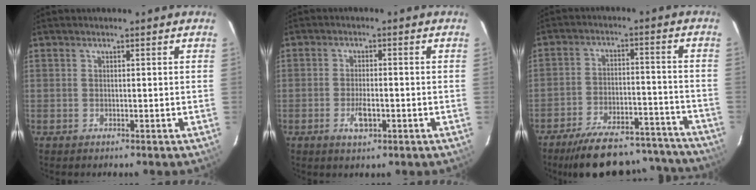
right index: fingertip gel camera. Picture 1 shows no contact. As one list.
[{"total": 4.2, "force": [-1.6, 1.7, 3.5], "torque": [-0.070, -0.004, -0.026]}, {"total": 24.9, "force": [-22.2, 7.3, 8.7], "torque": [-0.163, 0.024, -0.286]}]